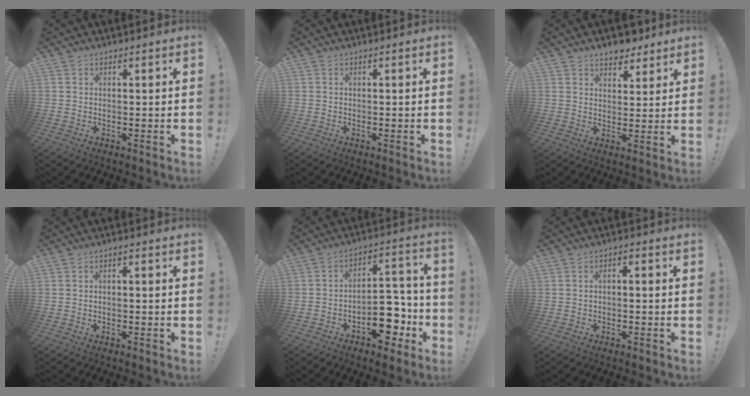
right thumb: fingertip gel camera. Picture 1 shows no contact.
{"total": 0.0}
{"total": 6.5, "force": [5.4, 3.2, 1.6], "torque": [-0.004, -0.039, 0.098]}
{"total": 1.1, "force": [-0.6, 0.4, 0.9], "torque": [-0.014, 0.004, -0.011]}
{"total": 14.0, "force": [-6.1, 8.9, 8.8], "torque": [-0.077, 0.053, -0.090]}
{"total": 1.8, "force": [-1.3, 0.7, 1.0], "torque": [-0.014, 0.007, -0.023]}